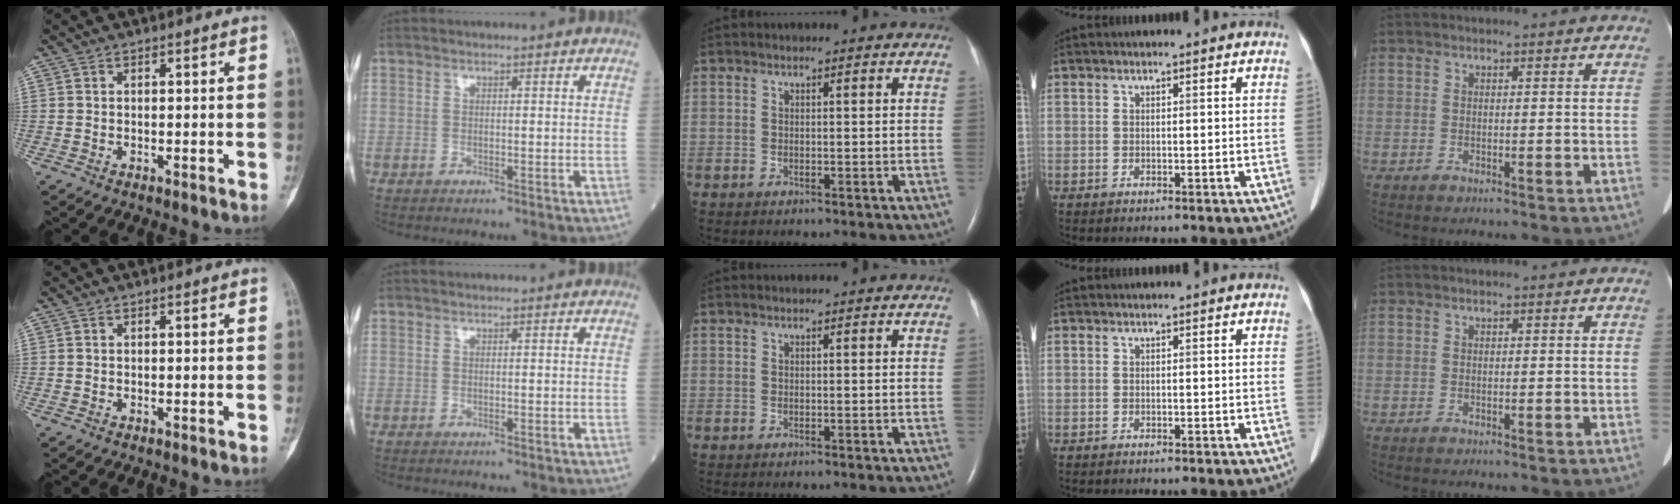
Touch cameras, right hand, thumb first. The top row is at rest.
{}